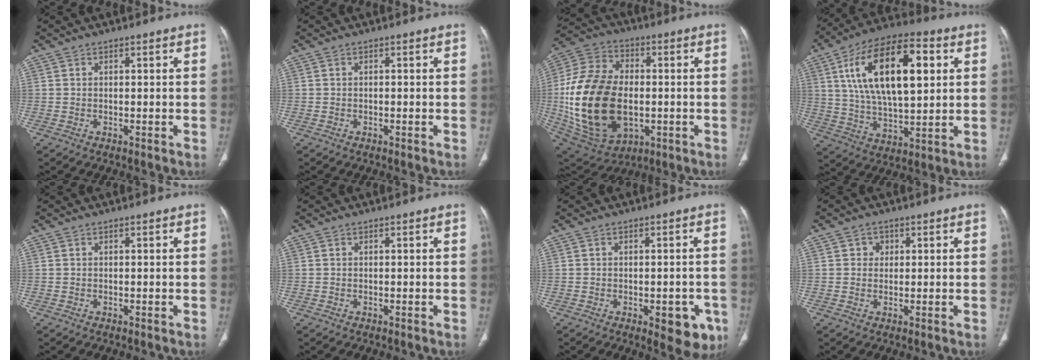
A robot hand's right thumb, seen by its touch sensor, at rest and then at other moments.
{"total": 0.0}
{"total": 26.8, "force": [-2.4, 17.3, 20.4], "torque": [-0.398, 0.000, -0.019]}
{"total": 22.8, "force": [6.4, 10.5, 19.2], "torque": [-0.318, -0.001, 0.106]}
{"total": 0.0}
{"total": 0.0}
{"total": 7.5, "force": [-3.0, 3.6, 5.9], "torque": [-0.044, 0.002, -0.028]}
{"total": 2.1, "force": [0.6, 1.9, 0.6], "torque": [0.005, 0.000, 0.006]}